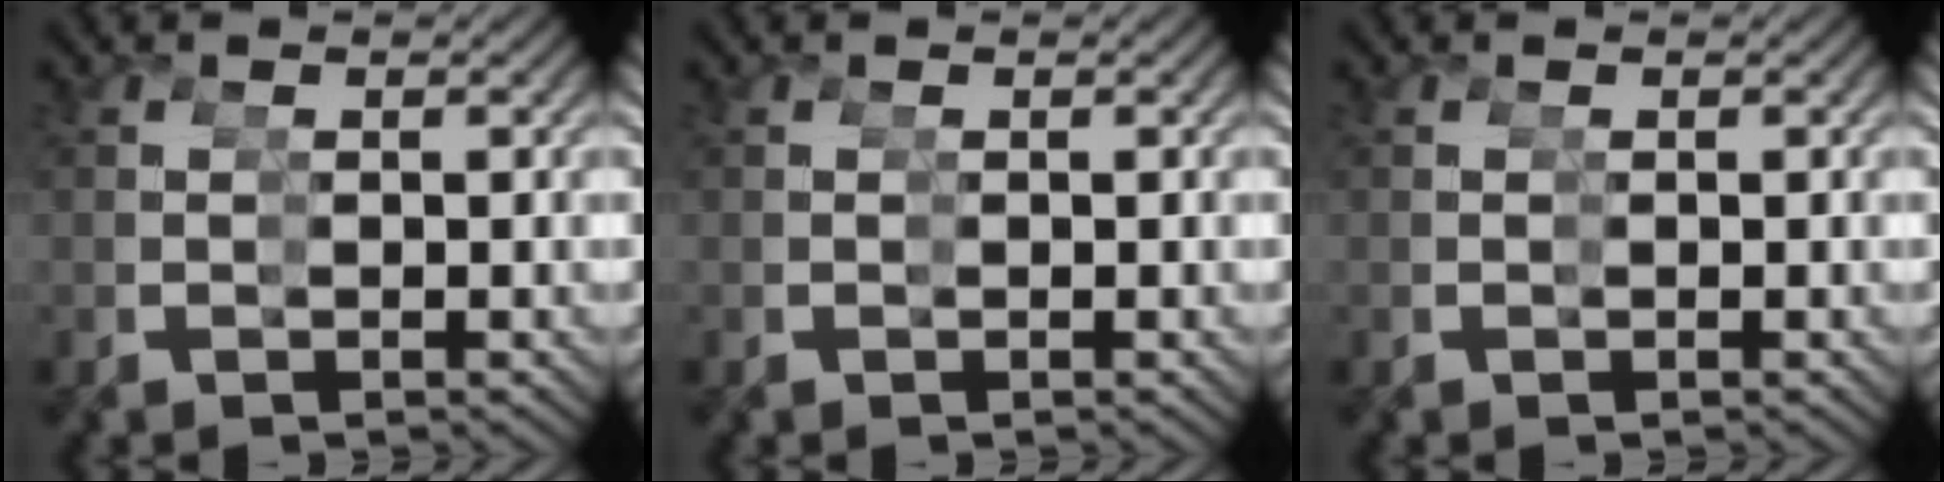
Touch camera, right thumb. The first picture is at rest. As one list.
[{"total": 0.0}, {"total": 0.0}]